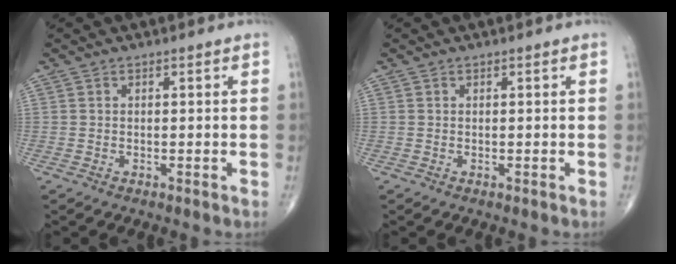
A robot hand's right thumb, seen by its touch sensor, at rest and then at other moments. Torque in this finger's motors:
{"motor_torque": [-0.04, -0.02, 0.01, 0.00, 0.00]}